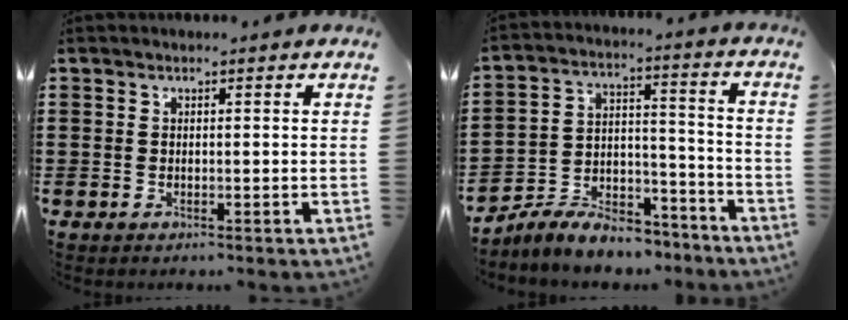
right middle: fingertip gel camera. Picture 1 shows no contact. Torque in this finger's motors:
{"motor_torque": [2.14, 0.00, 0.20, 0.08]}